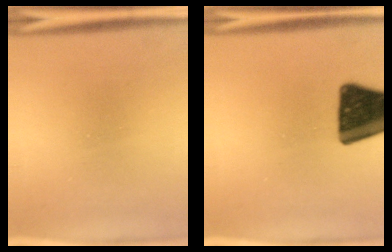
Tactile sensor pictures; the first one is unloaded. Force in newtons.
{"total": 16.8}